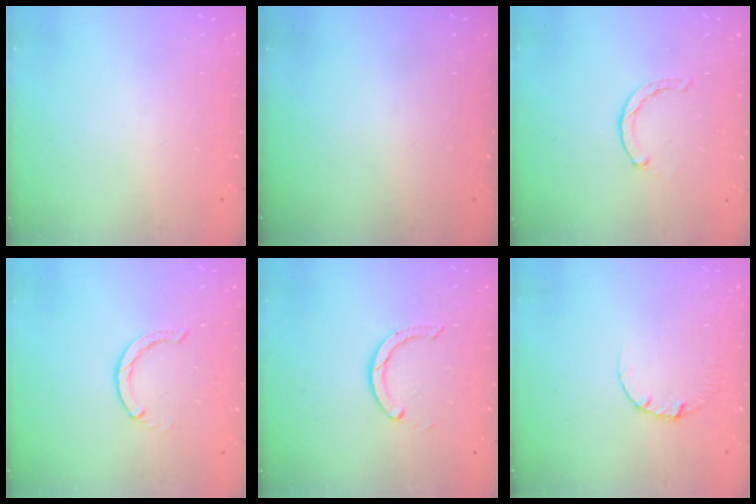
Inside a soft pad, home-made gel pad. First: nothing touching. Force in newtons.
{"total": 0.0}
{"total": 1.1, "press": 1.1, "slide": 0.2}
{"total": 0.0}
{"total": 3.6, "press": 3.5, "slide": 0.5}
{"total": 3.4, "press": 3.4, "slide": 0.4}